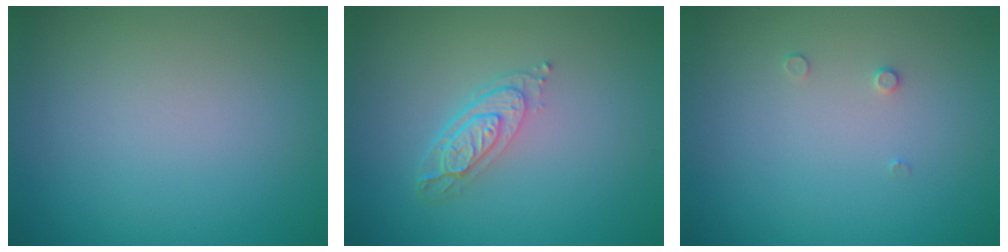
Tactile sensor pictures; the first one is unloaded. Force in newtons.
{"total": 3.2, "press": 2.4, "slide": 2.2}
{"total": 0.6, "press": 0.6, "slide": 0.2}